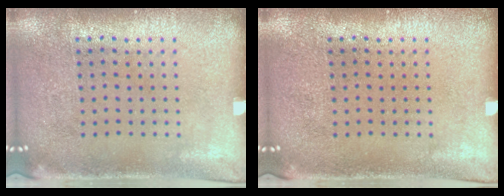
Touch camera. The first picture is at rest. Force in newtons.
{"total": 0.0}